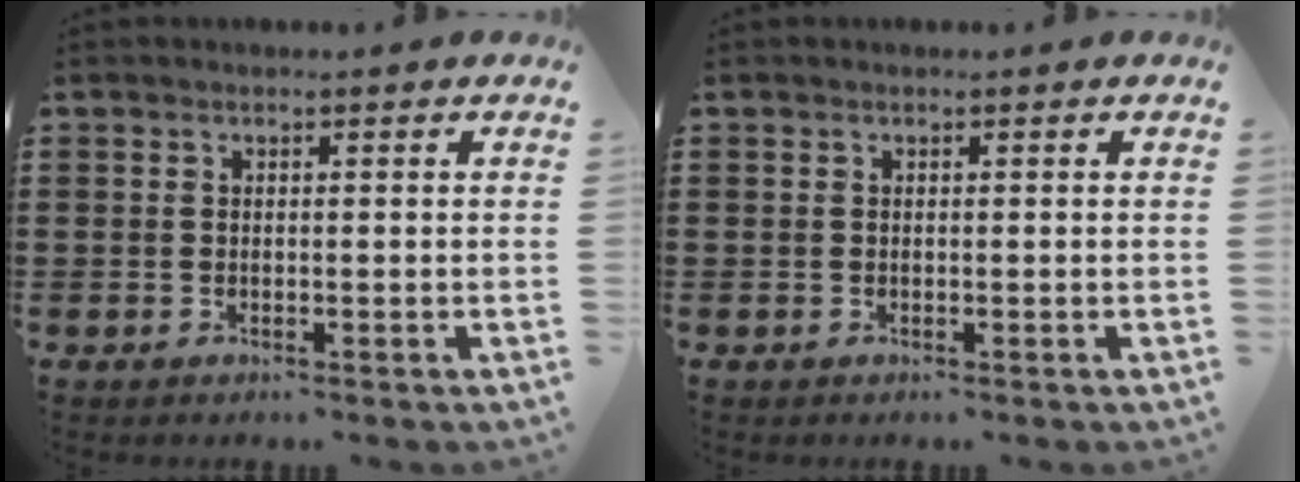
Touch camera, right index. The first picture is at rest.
{"total": 0.0}